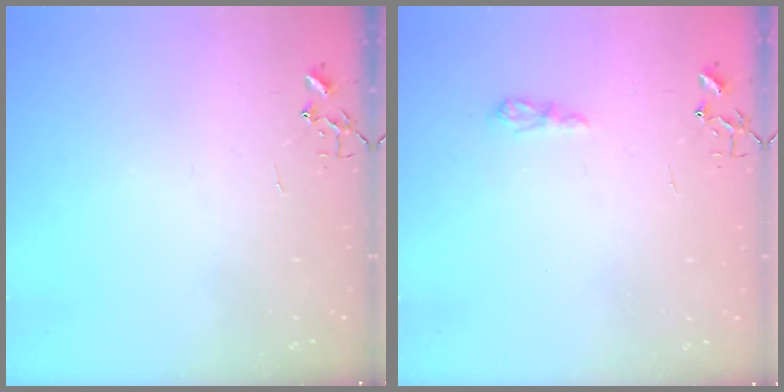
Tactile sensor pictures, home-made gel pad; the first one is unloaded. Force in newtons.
{"total": 6.3, "press": 6.2, "slide": 0.8}